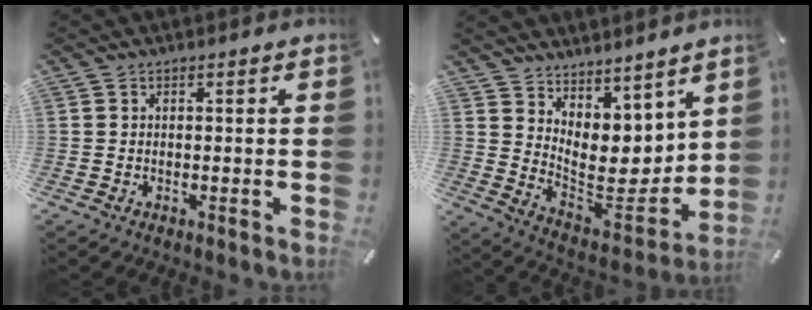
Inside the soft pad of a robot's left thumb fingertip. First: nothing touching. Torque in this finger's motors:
{"motor_torque": [0.62, -0.28, 0.46, 0.01, 0.07]}